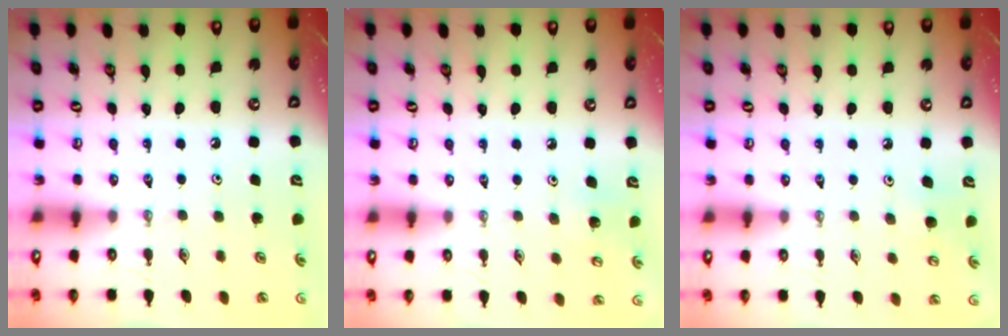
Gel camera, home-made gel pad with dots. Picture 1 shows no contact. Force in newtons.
{"total": 6.4, "press": 6.3, "slide": 0.5}
{"total": 6.7, "press": 6.4, "slide": 1.9}